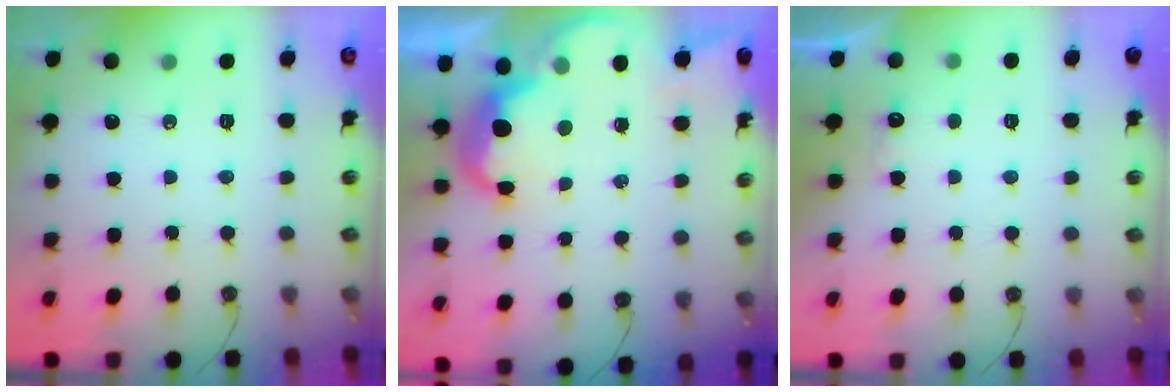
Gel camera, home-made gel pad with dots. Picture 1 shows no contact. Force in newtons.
{"total": 9.3, "press": 9.3, "slide": 1.0}
{"total": 3.6, "press": 3.5, "slide": 1.1}